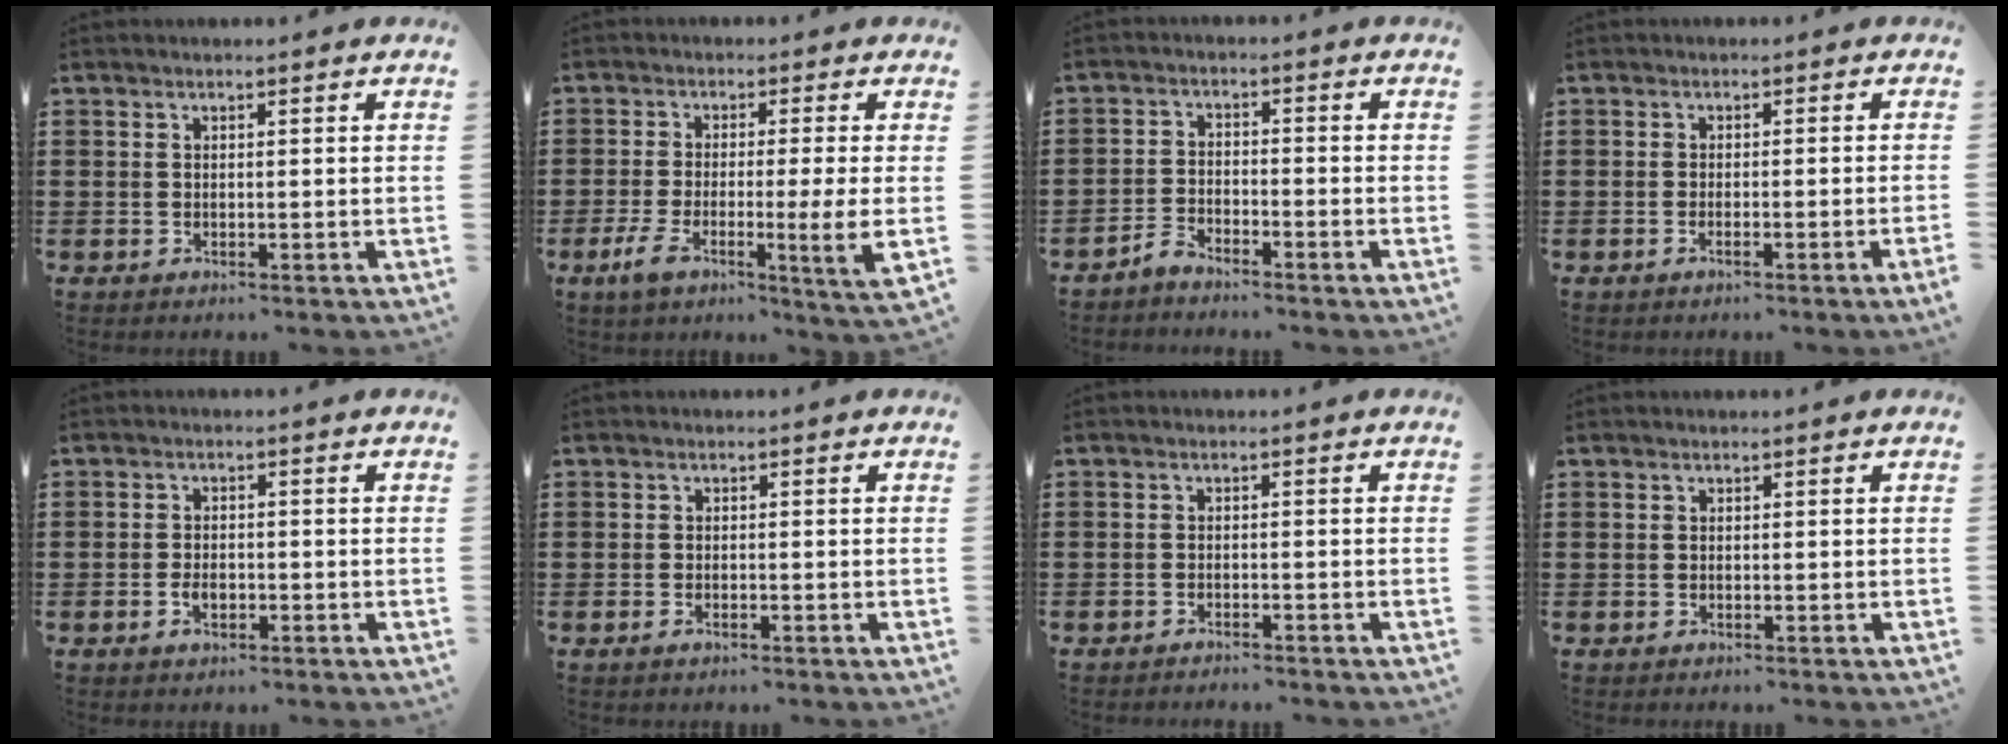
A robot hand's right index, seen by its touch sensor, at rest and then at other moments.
{"total": 8.1, "force": [-1.7, 0.7, 7.9], "torque": [-0.141, -0.019, -0.031]}
{"total": 2.7, "force": [-2.7, -0.1, 0.3], "torque": [-0.017, 0.002, -0.057]}
{"total": 1.5, "force": [-1.0, -0.4, 1.0], "torque": [-0.016, -0.005, -0.019]}
{"total": 2.3, "force": [-0.8, 1.2, 1.8], "torque": [-0.036, -0.002, -0.015]}
{"total": 0.8, "force": [-0.4, 0.3, 0.5], "torque": [-0.012, -0.004, -0.008]}
{"total": 0.9, "force": [-0.9, 0.0, 0.0], "torque": [-0.002, 0.002, -0.019]}
{"total": 0.0}